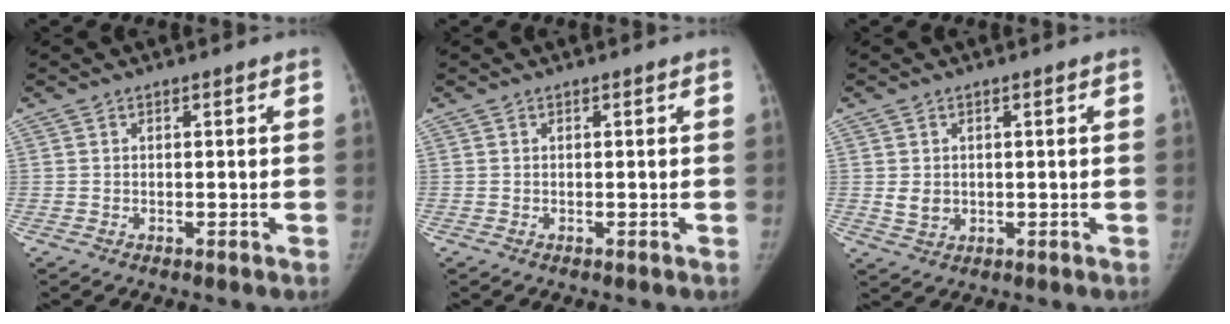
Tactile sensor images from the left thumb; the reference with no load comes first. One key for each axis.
{"total": 0.0}
{"total": 3.1, "fx": 0.2, "fy": 2.6, "fz": 1.6, "tx": -0.018, "ty": -0.005, "tz": 0.014}